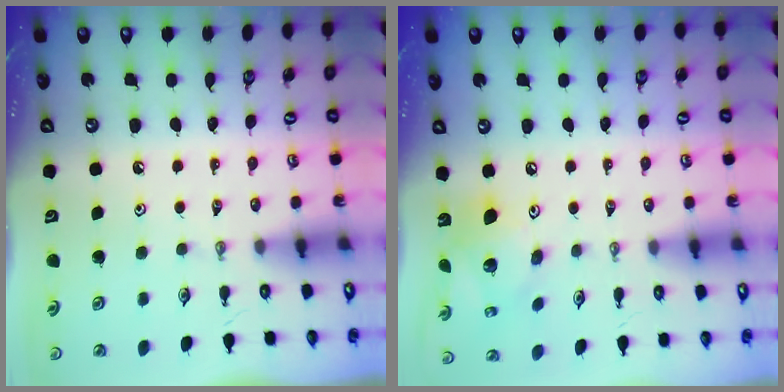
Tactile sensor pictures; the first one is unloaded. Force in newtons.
{"total": 15.4, "press": 15.2, "slide": 1.8}